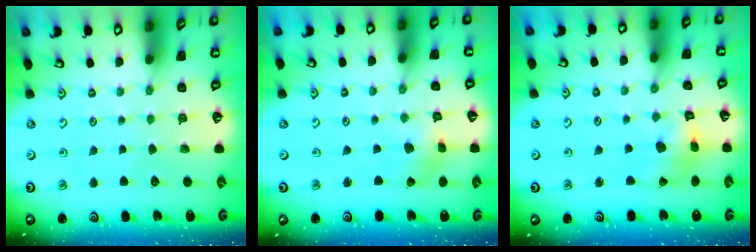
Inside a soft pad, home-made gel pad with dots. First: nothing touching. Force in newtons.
{"total": 1.8, "press": 1.8, "slide": 0.2}
{"total": 7.4, "press": 7.3, "slide": 0.8}